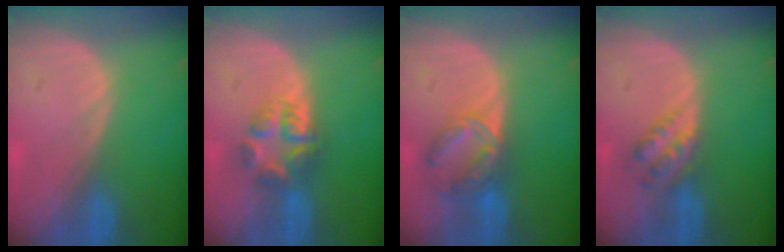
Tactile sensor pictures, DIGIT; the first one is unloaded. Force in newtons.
{"total": 5.7, "press": 5.3, "slide": 2.0}
{"total": 7.3, "press": 6.0, "slide": 4.0}
{"total": 4.5, "press": 4.0, "slide": 2.0}